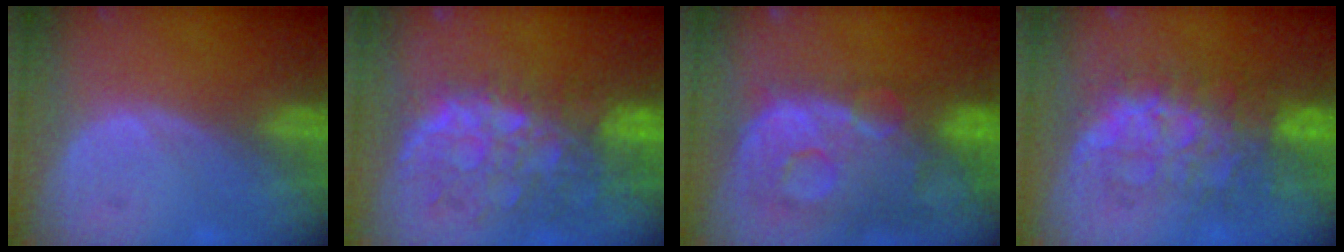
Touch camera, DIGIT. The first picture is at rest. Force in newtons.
{"total": 11.2, "press": 9.8, "slide": 5.4}
{"total": 13.8, "press": 11.3, "slide": 8.0}
{"total": 8.9, "press": 8.9, "slide": 0.4}